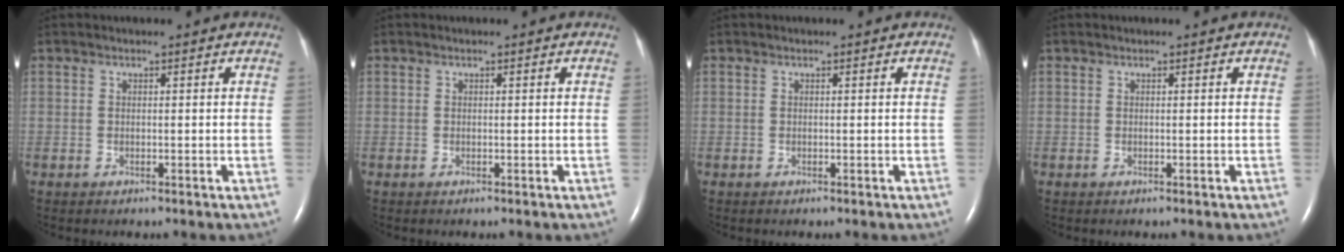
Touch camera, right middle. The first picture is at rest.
{"total": 0.0}
{"total": 0.0}
{"total": 0.0}